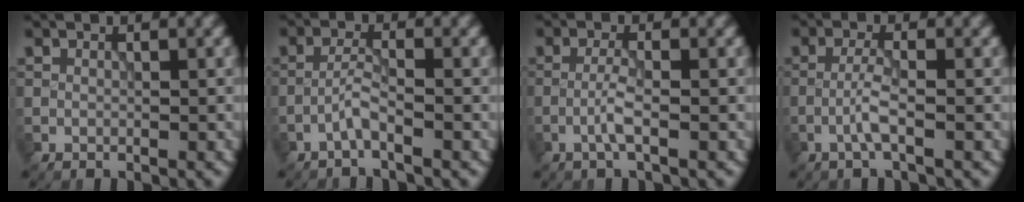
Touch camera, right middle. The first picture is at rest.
{"total": 1.9, "force": [-1.3, 0.1, 1.4], "torque": [-0.028, 0.009, -0.031]}
{"total": 2.0, "force": [-0.8, 0.2, 1.8], "torque": [-0.039, 0.006, -0.021]}
{"total": 2.2, "force": [-0.9, 0.2, 2.0], "torque": [-0.042, 0.009, -0.025]}